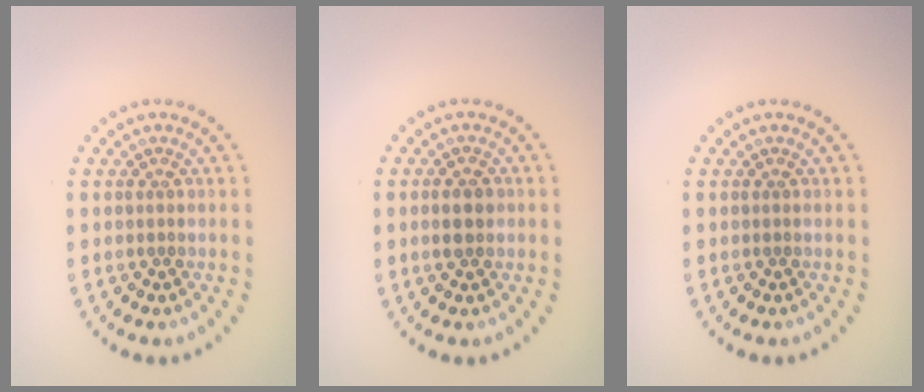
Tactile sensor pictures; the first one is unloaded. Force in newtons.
{"total": 2.2, "press": 2.2, "slide": 0.1}
{"total": 0.0}